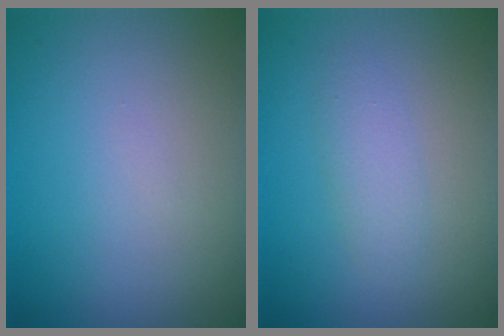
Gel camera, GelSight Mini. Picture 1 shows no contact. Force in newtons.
{"total": 1.7, "press": 1.7, "slide": 0.0}